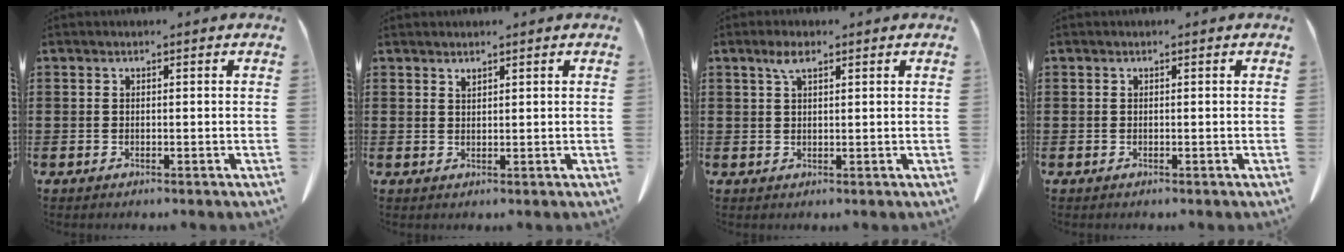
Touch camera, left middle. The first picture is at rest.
{"total": 1.0, "force": [1.0, 0.1, 0.4], "torque": [-0.009, -0.002, 0.018]}
{"total": 2.8, "force": [1.5, 0.9, 2.2], "torque": [-0.048, 0.005, 0.026]}
{"total": 0.0}